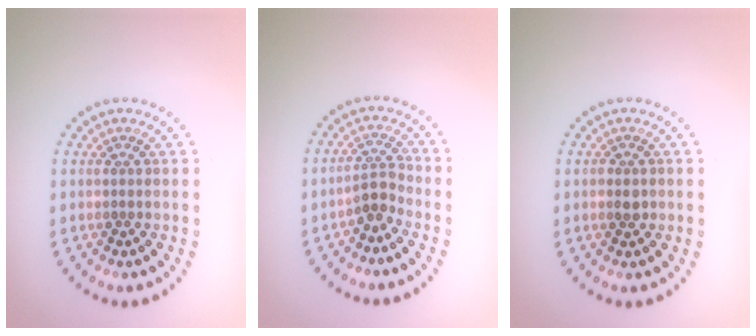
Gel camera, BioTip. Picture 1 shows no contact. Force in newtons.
{"total": 2.0, "press": 1.5, "slide": 1.3}
{"total": 1.1, "press": 1.1, "slide": 0.2}